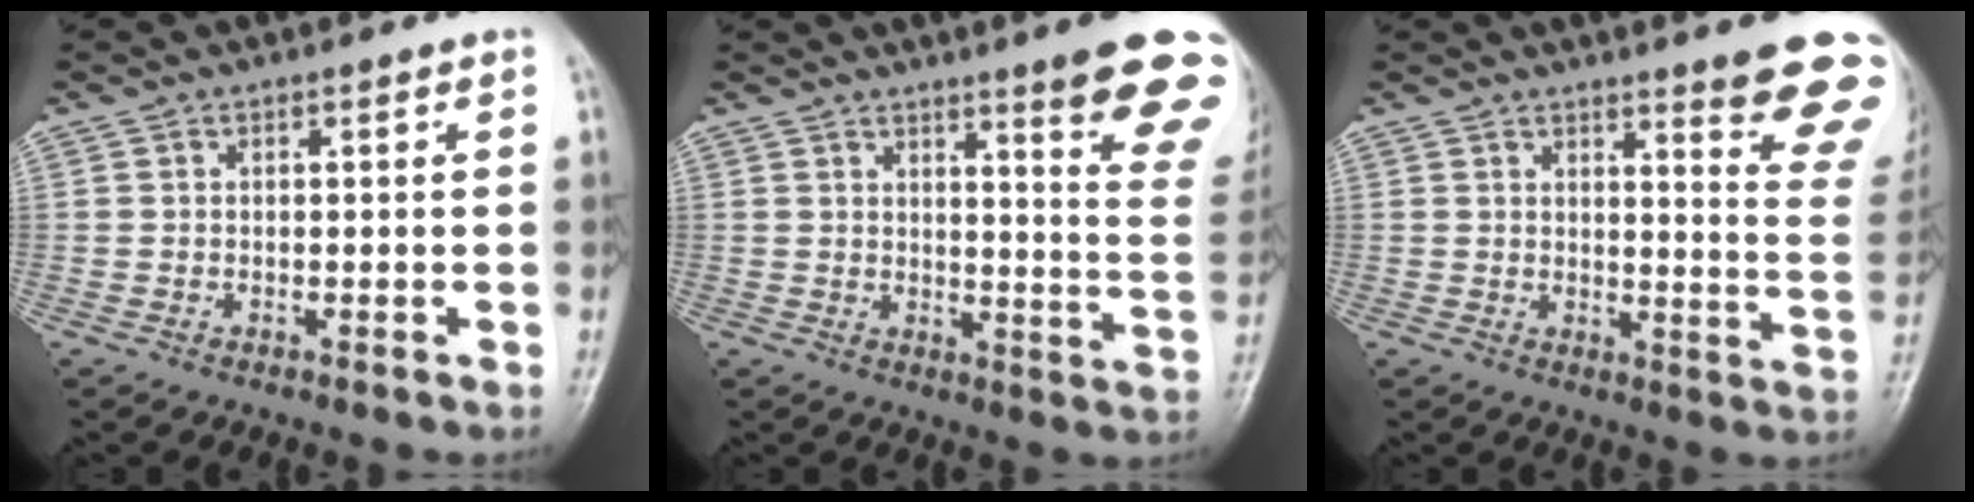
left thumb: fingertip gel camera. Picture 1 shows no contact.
{"total": 16.3, "force": [10.8, 1.5, 12.1], "torque": [-0.122, -0.067, 0.125]}
{"total": 14.4, "force": [10.2, 1.6, 9.9], "torque": [-0.091, -0.071, 0.116]}